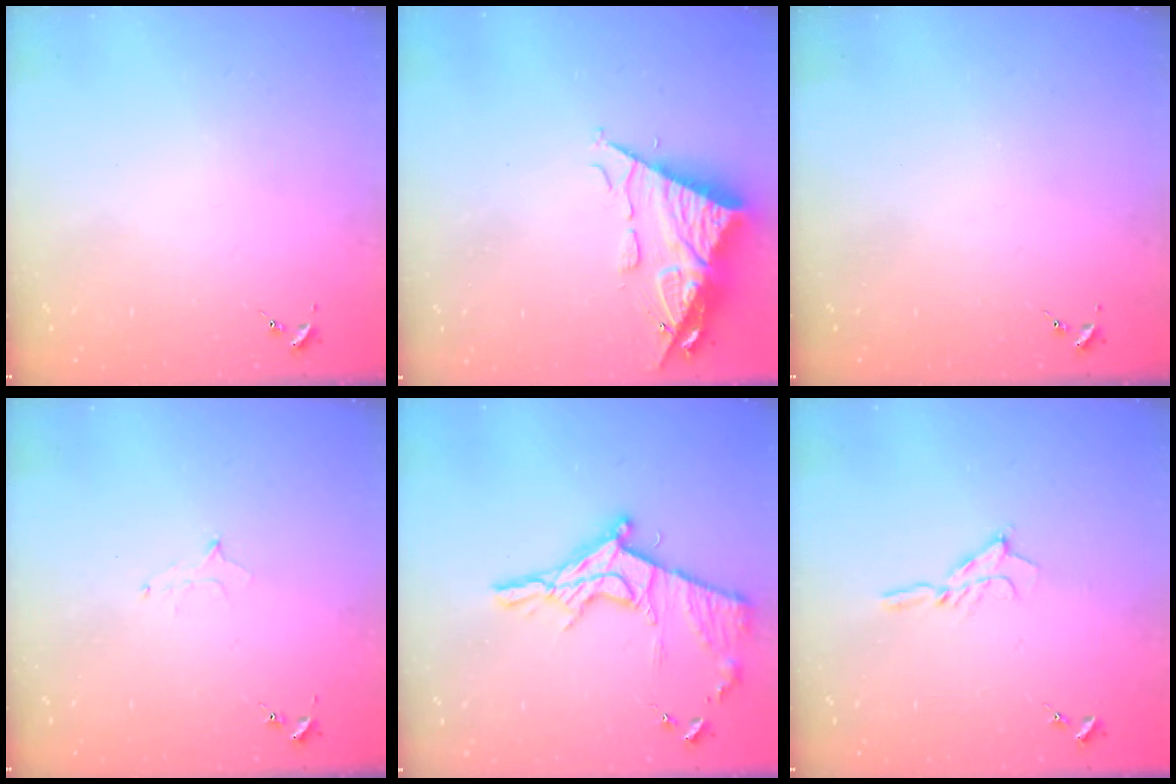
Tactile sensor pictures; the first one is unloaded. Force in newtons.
{"total": 13.0, "press": 12.9, "slide": 1.4}
{"total": 0.0}
{"total": 5.8, "press": 5.7, "slide": 0.6}
{"total": 16.9, "press": 16.8, "slide": 1.4}
{"total": 6.5, "press": 6.5, "slide": 0.7}